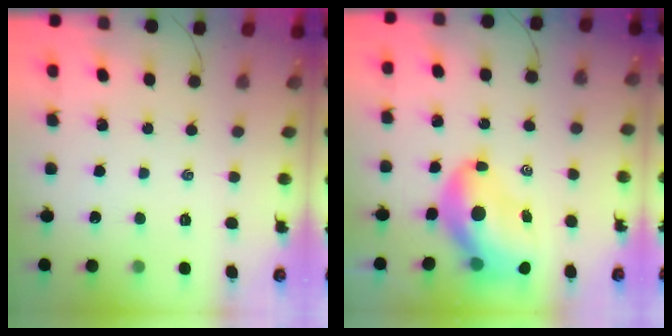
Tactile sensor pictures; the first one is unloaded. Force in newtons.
{"total": 11.5, "press": 11.1, "slide": 3.1}